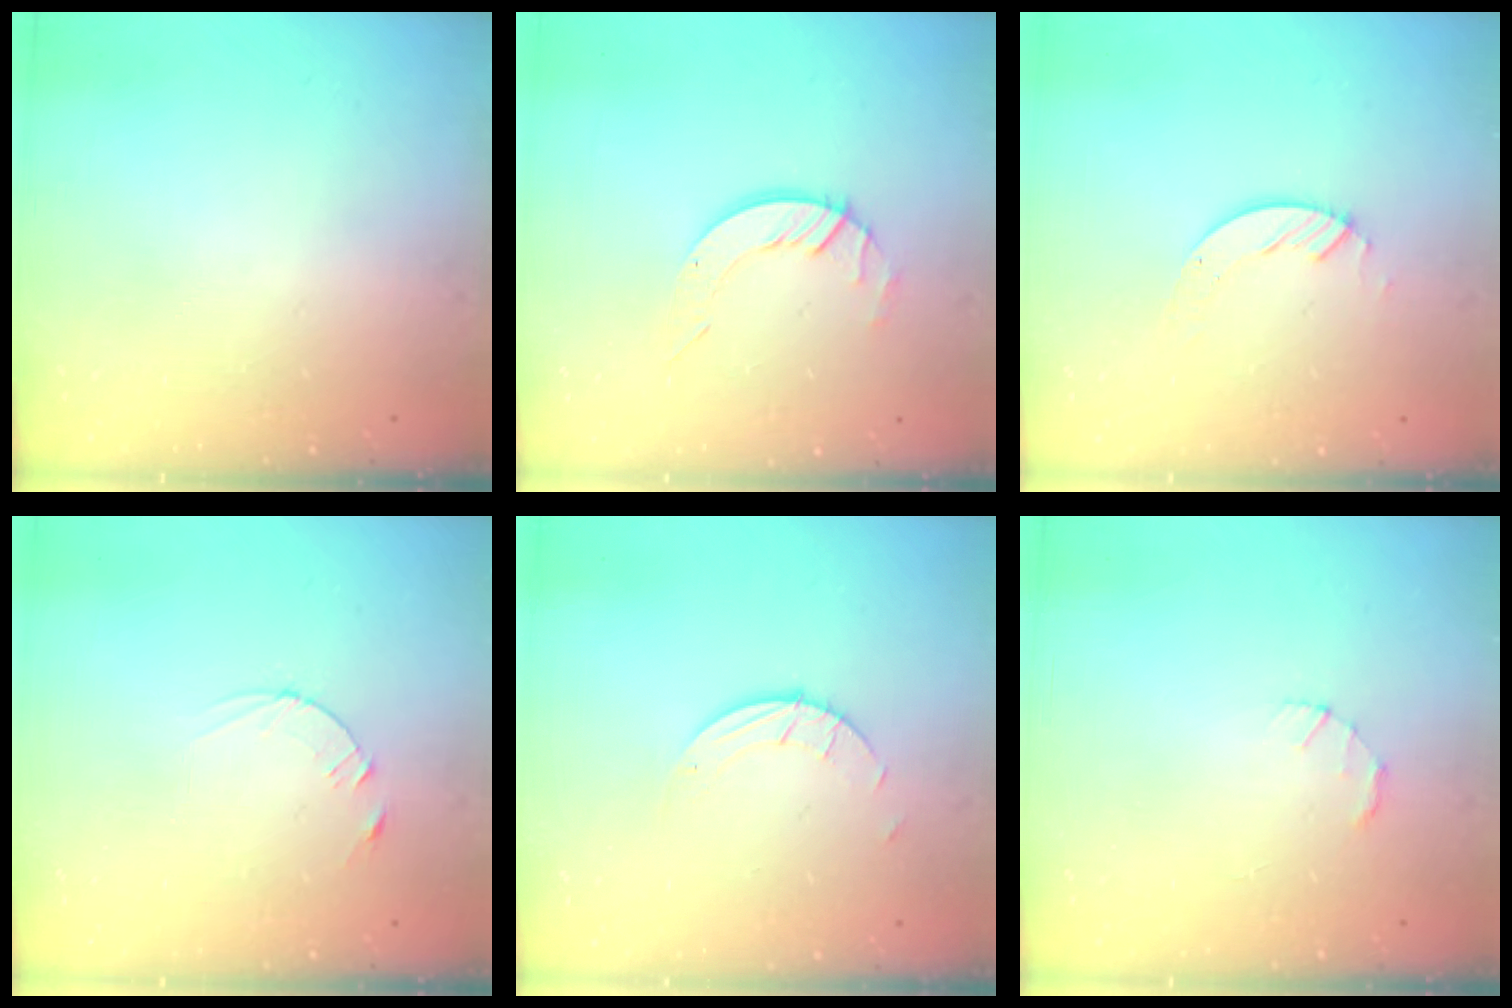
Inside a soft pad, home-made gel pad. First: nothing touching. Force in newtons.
{"total": 6.1, "press": 6.1, "slide": 0.5}
{"total": 4.1, "press": 4.1, "slide": 0.3}
{"total": 2.5, "press": 2.5, "slide": 0.3}
{"total": 1.5, "press": 1.5, "slide": 0.1}
{"total": 1.4, "press": 1.3, "slide": 0.3}